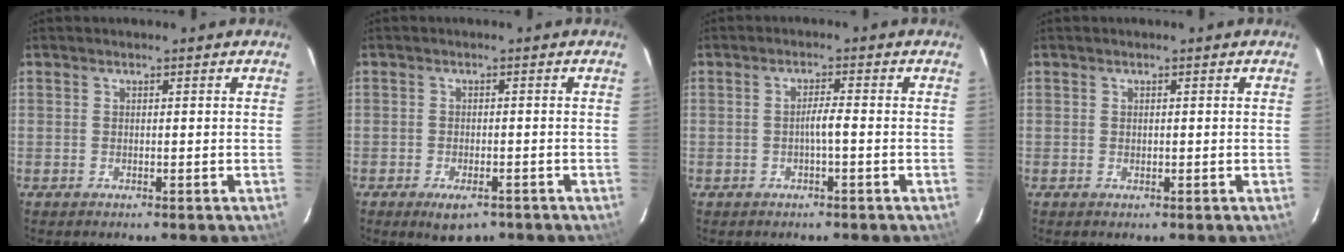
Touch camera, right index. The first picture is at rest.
{"total": 5.0, "force": [-3.2, 2.3, 3.0], "torque": [-0.057, -0.007, -0.044]}
{"total": 2.2, "force": [-0.8, -0.1, 2.1], "torque": [-0.039, 0.005, -0.013]}
{"total": 0.5, "force": [0.1, 0.5, 0.2], "torque": [-0.003, 0.000, 0.004]}